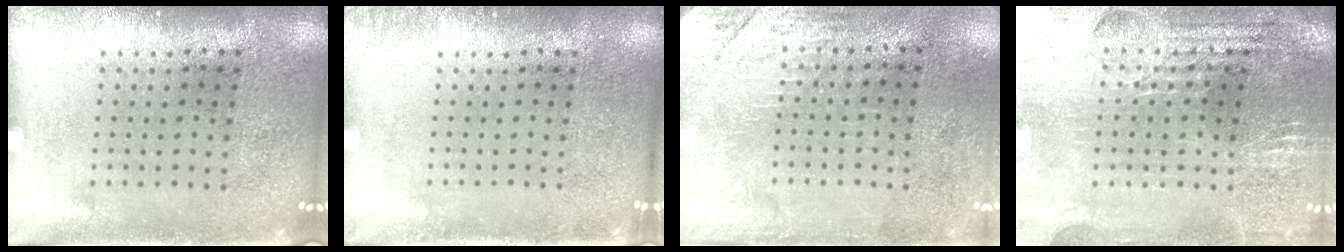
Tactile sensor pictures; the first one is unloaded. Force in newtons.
{"total": 1.0, "press": 1.0, "slide": 0.2}
{"total": 2.8, "press": 2.5, "slide": 1.4}
{"total": 2.7, "press": 2.7, "slide": 0.5}